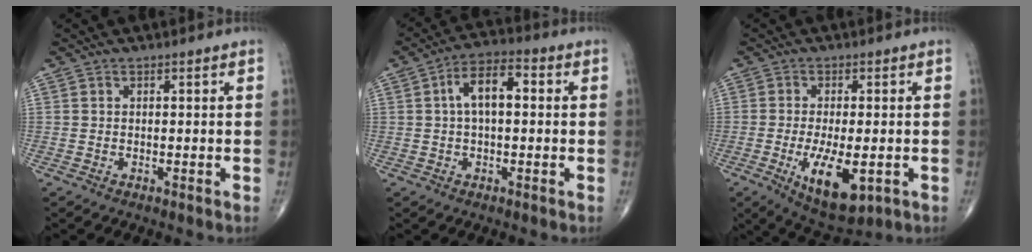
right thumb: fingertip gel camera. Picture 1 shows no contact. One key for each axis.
{"total": 8.4, "fx": 1.2, "fy": 4.2, "fz": 7.2, "tx": -0.120, "ty": 0.026, "tz": 0.011}
{"total": 11.0, "fx": -3.2, "fy": 4.6, "fz": 9.5, "tx": -0.154, "ty": -0.015, "tz": -0.041}